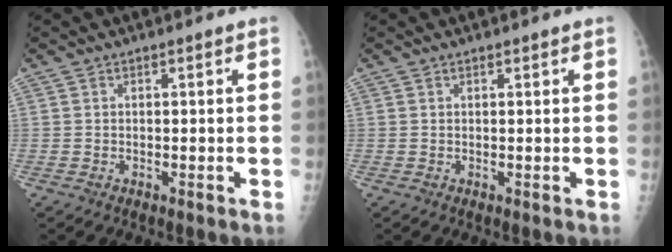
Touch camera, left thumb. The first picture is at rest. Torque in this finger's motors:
{"motor_torque": [-0.19, -0.02, -0.19, 0.13, -0.06]}